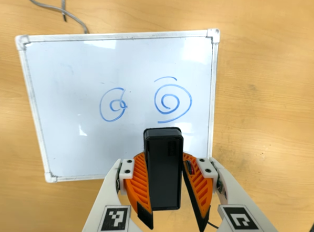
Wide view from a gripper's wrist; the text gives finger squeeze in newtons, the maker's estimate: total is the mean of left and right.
{"total": 7.2, "left": 7.9, "right": 6.4}